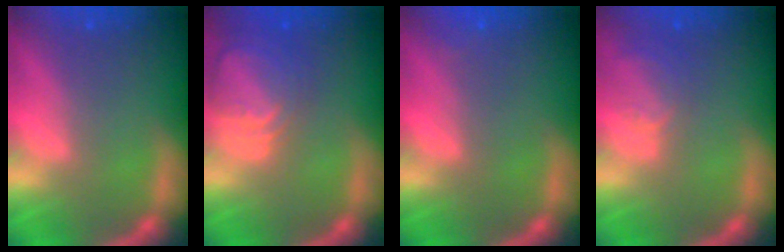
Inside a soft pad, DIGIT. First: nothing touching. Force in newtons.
{"total": 6.1}
{"total": 0.9}
{"total": 2.5}